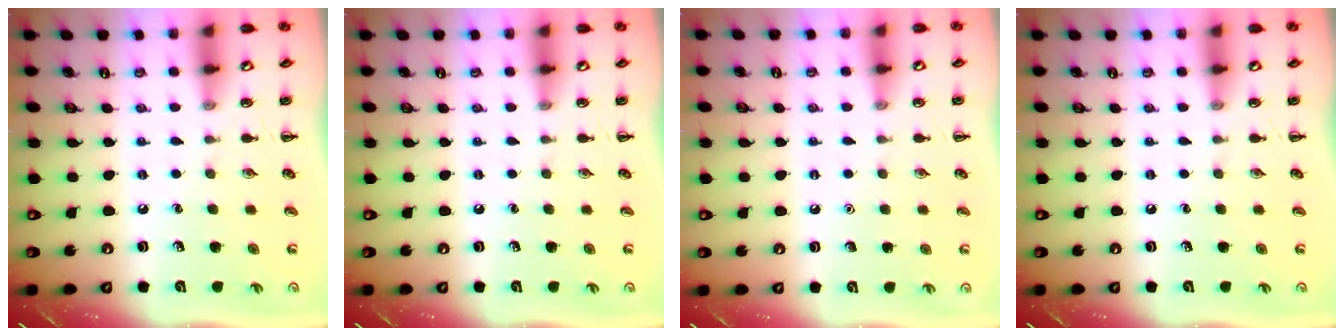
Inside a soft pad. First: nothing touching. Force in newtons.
{"total": 0.0}
{"total": 1.6, "press": 1.5, "slide": 0.1}
{"total": 0.0}